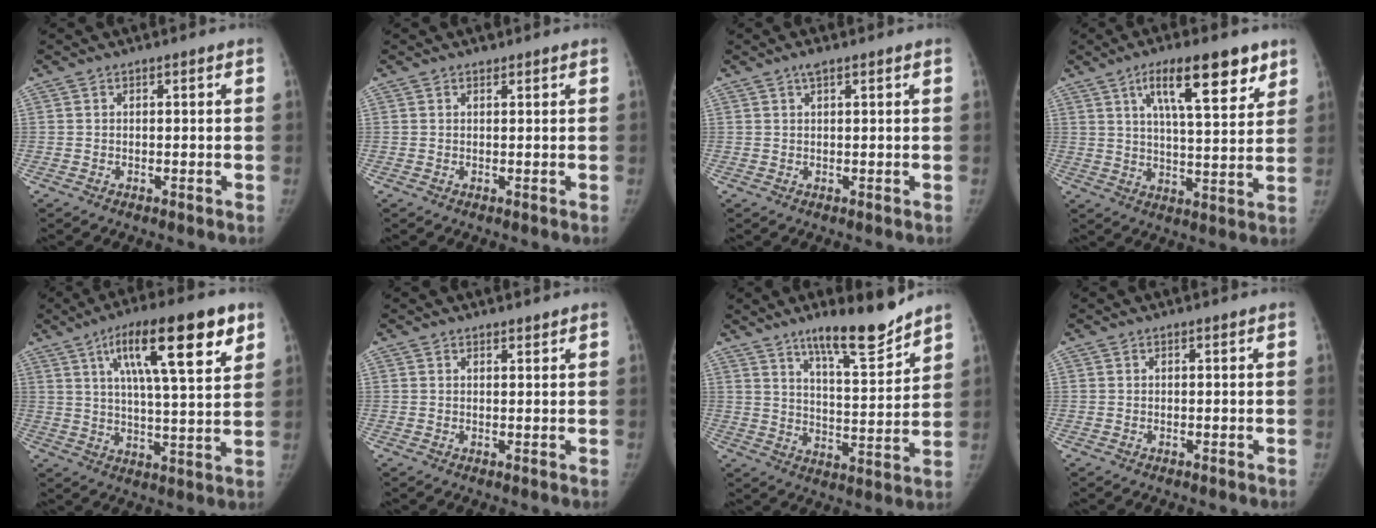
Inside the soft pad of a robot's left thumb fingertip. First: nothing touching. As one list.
[{"total": 0.8, "force": [0.6, 0.5, 0.1], "torque": [0.005, -0.004, 0.007]}, {"total": 1.5, "force": [1.0, 0.4, 1.0], "torque": [-0.013, 0.002, 0.016]}, {"total": 14.7, "force": [8.3, 4.5, 11.3], "torque": [-0.150, -0.031, 0.133]}, {"total": 18.4, "force": [9.2, 4.6, 15.3], "torque": [-0.218, -0.018, 0.145]}, {"total": 1.1, "force": [1.0, 0.4, 0.1], "torque": [0.009, -0.007, 0.014]}, {"total": 12.8, "force": [10.0, 2.3, 7.6], "torque": [-0.095, -0.072, 0.164]}, {"total": 0.0}]